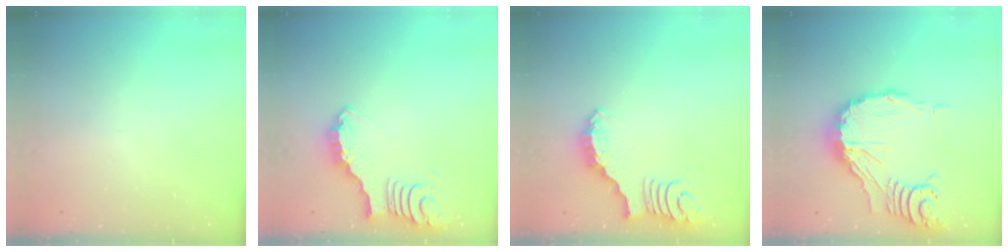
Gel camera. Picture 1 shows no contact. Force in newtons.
{"total": 3.8, "press": 3.8, "slide": 0.3}
{"total": 2.6, "press": 2.5, "slide": 0.5}
{"total": 19.8, "press": 19.7, "slide": 2.2}